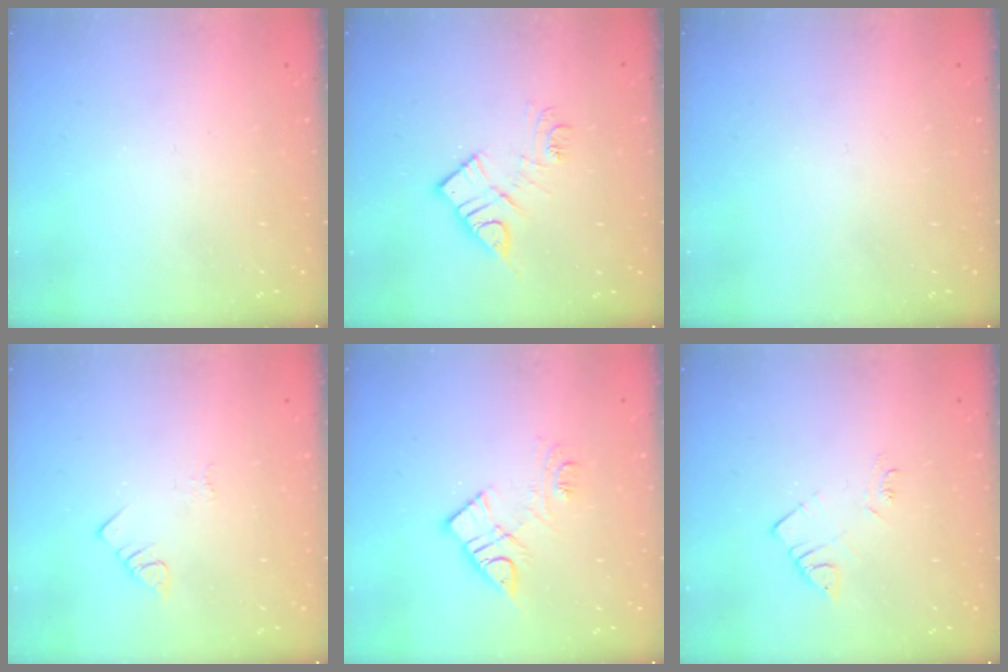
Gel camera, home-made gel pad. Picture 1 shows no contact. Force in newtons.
{"total": 11.1, "press": 11.1, "slide": 0.8}
{"total": 0.0}
{"total": 2.1, "press": 2.1, "slide": 0.4}
{"total": 9.5, "press": 9.4, "slide": 0.6}
{"total": 3.9, "press": 3.9, "slide": 0.6}